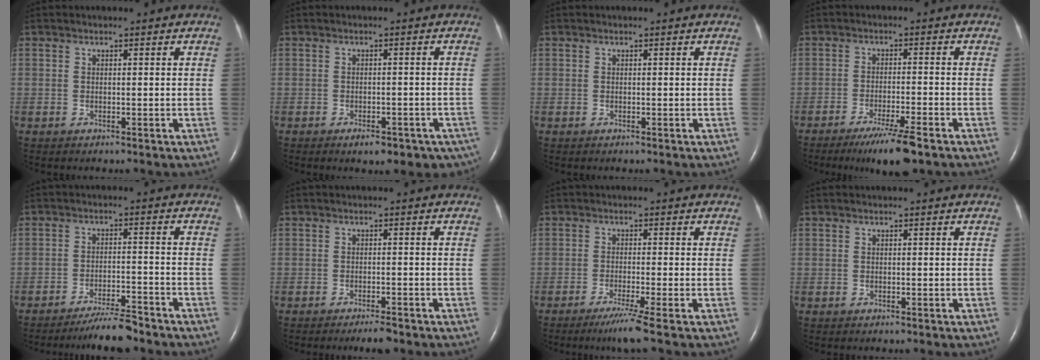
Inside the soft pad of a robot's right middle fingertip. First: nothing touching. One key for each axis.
{"total": 7.9, "fx": -5.8, "fy": 3.5, "fz": 4.2, "tx": -0.032, "ty": 0.009, "tz": -0.070}
{"total": 0.0}
{"total": 7.3, "fx": -5.0, "fy": 0.0, "fz": 5.2, "tx": -0.091, "ty": -0.018, "tz": -0.085}
{"total": 5.6, "fx": -5.1, "fy": 0.0, "fz": 2.4, "tx": -0.043, "ty": -0.016, "tz": -0.091}
{"total": 2.5, "fx": -2.1, "fy": 0.3, "fz": 1.4, "tx": -0.027, "ty": -0.004, "tz": -0.032}
{"total": 4.4, "fx": -3.0, "fy": -1.3, "fz": 3.0, "tx": -0.060, "ty": -0.016, "tz": -0.057}
{"total": 0.0}